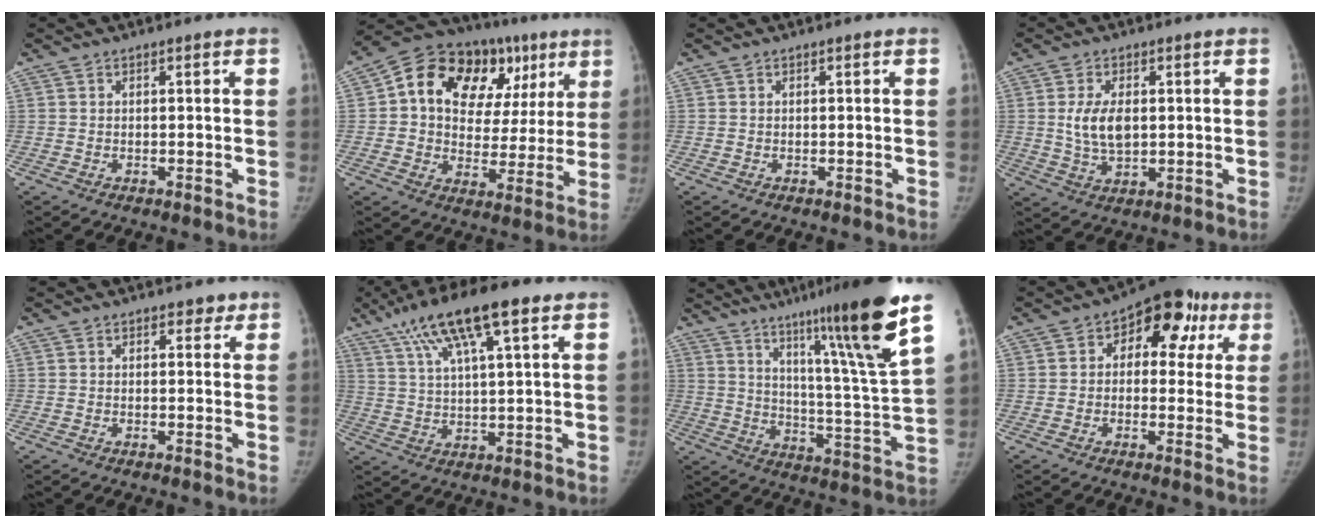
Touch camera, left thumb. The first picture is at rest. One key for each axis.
{"total": 22.6, "fx": 8.5, "fy": 15.4, "fz": 14.3, "tx": -0.160, "ty": 0.036, "tz": 0.131}
{"total": 0.0}
{"total": 7.2, "fx": 0.8, "fy": 4.1, "fz": 5.9, "tx": -0.108, "ty": -0.004, "tz": 0.020}
{"total": 1.9, "fx": 1.3, "fy": 1.1, "fz": 0.8, "tx": 0.007, "ty": -0.005, "tz": 0.012}
{"total": 15.7, "fx": 8.5, "fy": 3.8, "fz": 12.7, "tx": -0.220, "ty": -0.001, "tz": 0.151}
{"total": 22.1, "fx": 13.6, "fy": 0.9, "fz": 17.4, "tx": -0.237, "ty": -0.060, "tz": 0.209}
{"total": 13.7, "fx": 4.5, "fy": 8.8, "fz": 9.5, "tx": -0.068, "ty": 0.023, "tz": 0.054}